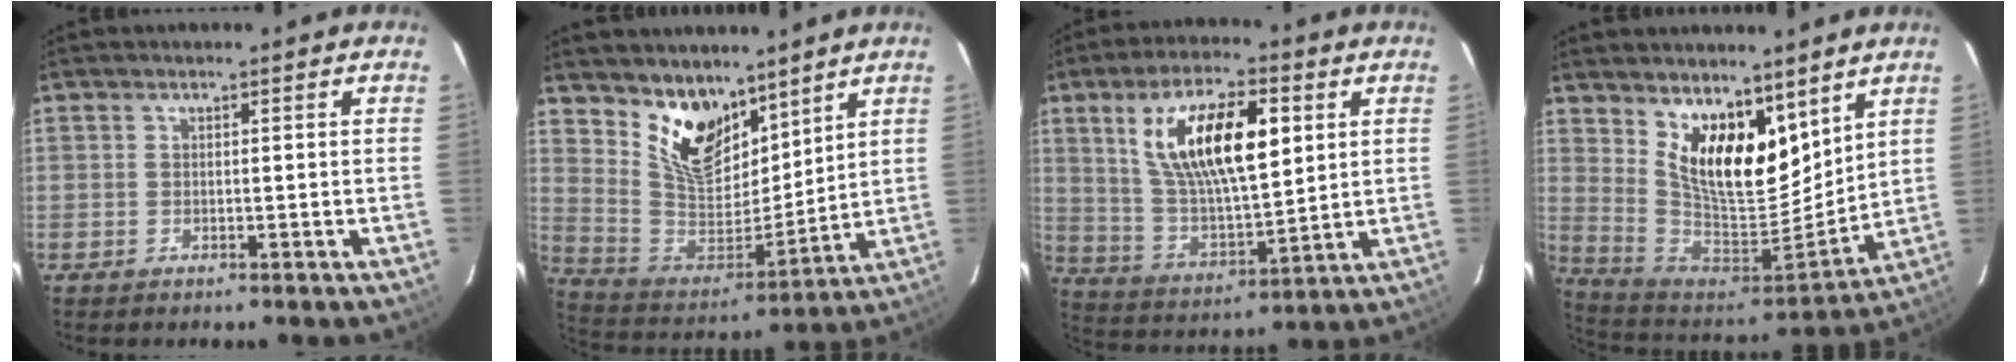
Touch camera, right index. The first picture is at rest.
{"total": 14.6, "force": [10.0, 7.8, 7.3], "torque": [-0.148, -0.006, 0.198]}
{"total": 18.1, "force": [6.0, 7.0, 15.6], "torque": [-0.284, 0.012, 0.119]}
{"total": 16.3, "force": [9.3, 7.8, 10.9], "torque": [-0.200, -0.013, 0.178]}